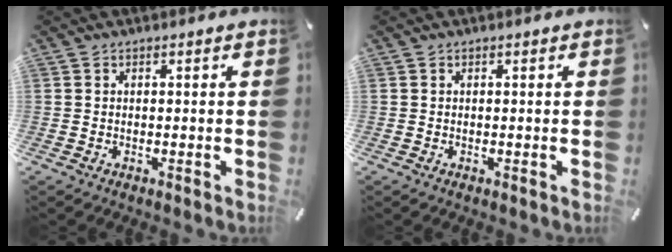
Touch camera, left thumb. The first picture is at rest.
{"total": 0.0}